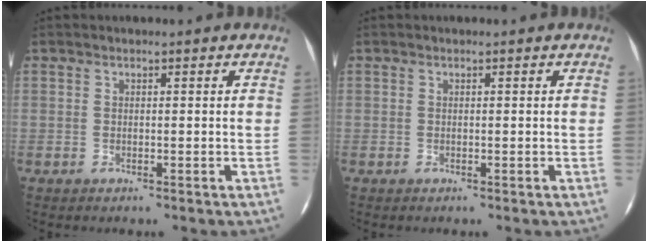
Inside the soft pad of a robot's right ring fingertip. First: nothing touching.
{"total": 0.0}